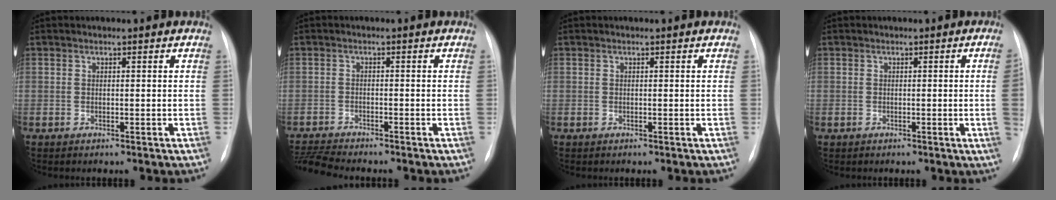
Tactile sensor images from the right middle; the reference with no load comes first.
{"total": 5.5, "force": [-5.3, -0.6, 1.4], "torque": [-0.031, -0.019, -0.091]}
{"total": 0.0}
{"total": 2.7, "force": [-0.1, -1.0, 2.5], "torque": [-0.035, -0.004, 0.002]}